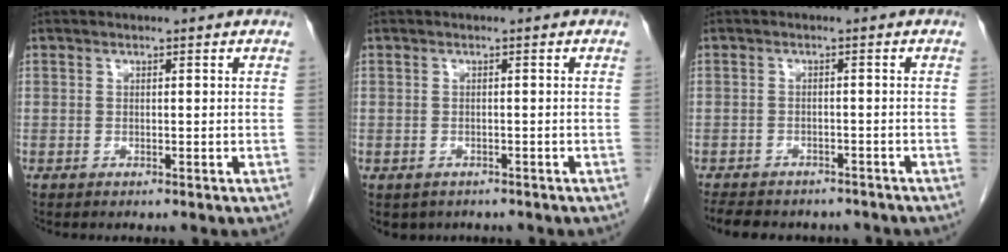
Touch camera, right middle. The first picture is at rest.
{"total": 3.0, "force": [-2.2, 2.0, 0.5], "torque": [-0.006, 0.003, -0.027]}
{"total": 11.4, "force": [-9.6, 4.7, 3.9], "torque": [-0.084, 0.002, -0.120]}